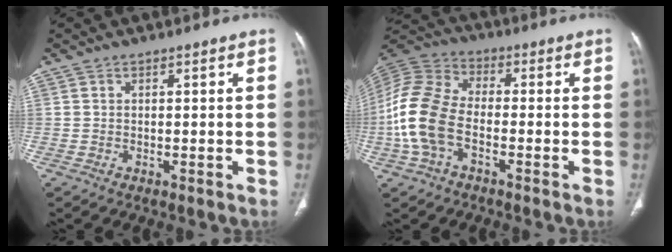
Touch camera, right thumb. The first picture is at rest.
{"total": 13.7, "force": [-3.4, 8.2, 10.5], "torque": [-0.233, 0.029, -0.072]}